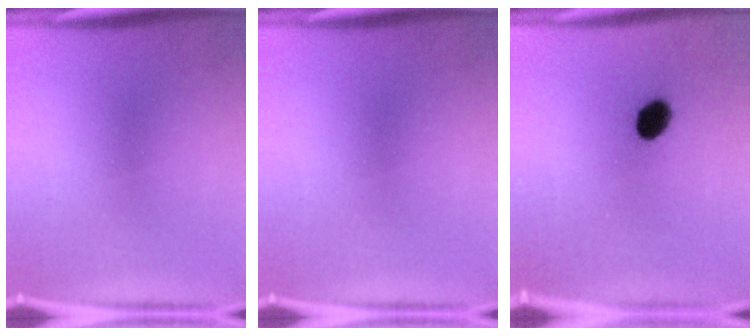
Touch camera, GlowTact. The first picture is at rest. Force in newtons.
{"total": 0.0}
{"total": 6.4}